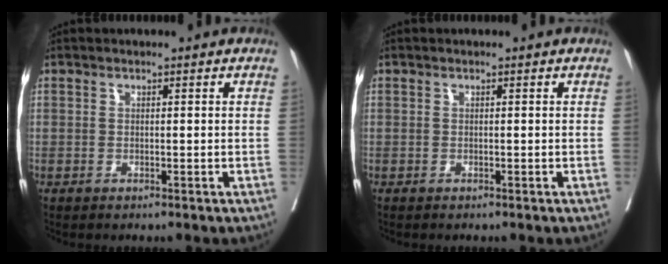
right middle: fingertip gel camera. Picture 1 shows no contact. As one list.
[{"total": 0.0}]